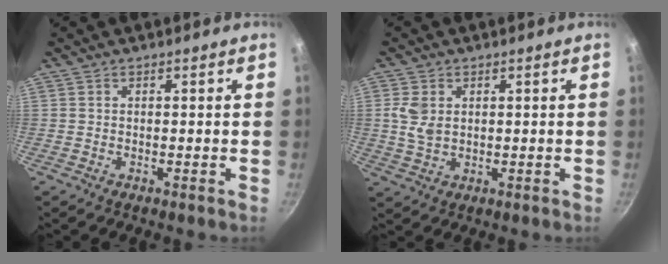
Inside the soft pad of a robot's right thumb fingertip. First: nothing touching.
{"total": 4.9, "force": [1.1, 3.5, 3.3], "torque": [-0.061, -0.004, 0.023]}